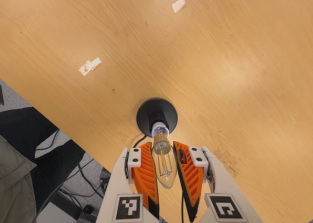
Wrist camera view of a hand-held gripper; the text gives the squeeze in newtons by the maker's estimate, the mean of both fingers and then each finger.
{"total": 20.5, "left": 22.0, "right": 19.1}